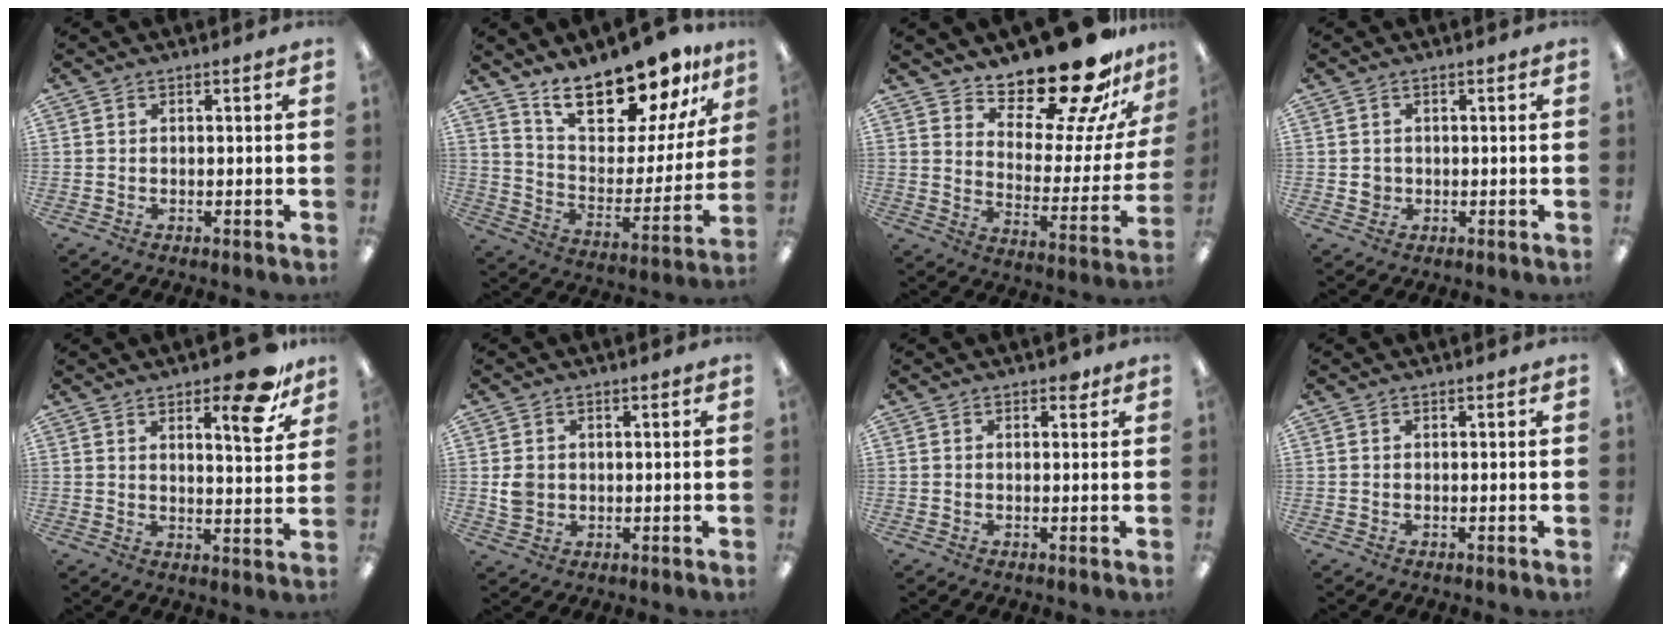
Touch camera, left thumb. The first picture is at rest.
{"total": 20.0, "force": [16.9, 6.5, 8.4], "torque": [-0.149, -0.123, 0.295]}
{"total": 21.5, "force": [18.3, 5.5, 9.8], "torque": [-0.131, -0.141, 0.299]}
{"total": 2.1, "force": [0.1, 2.0, 0.6], "torque": [-0.005, 0.002, -0.002]}
{"total": 11.8, "force": [8.1, 3.3, 7.9], "torque": [-0.100, -0.047, 0.129]}
{"total": 3.9, "force": [0.5, 3.5, 1.6], "torque": [-0.015, -0.001, 0.009]}
{"total": 1.9, "force": [1.2, 1.0, 0.9], "torque": [-0.004, -0.003, 0.018]}
{"total": 0.0}